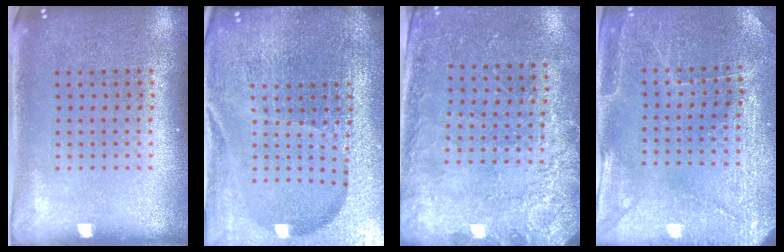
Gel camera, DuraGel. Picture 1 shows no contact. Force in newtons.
{"total": 6.8, "press": 5.8, "slide": 3.4}
{"total": 2.5, "press": 2.4, "slide": 0.8}
{"total": 2.9, "press": 2.9, "slide": 0.3}